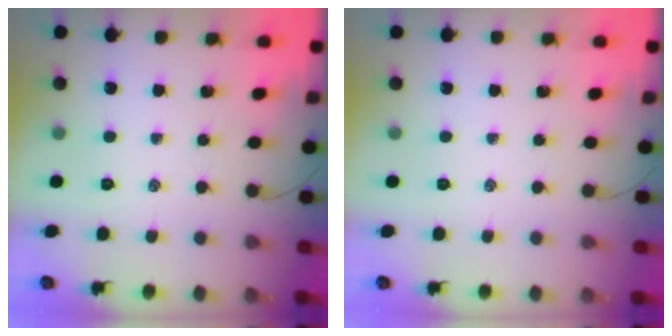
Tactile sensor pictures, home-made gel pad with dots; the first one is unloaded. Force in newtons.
{"total": 0.0}